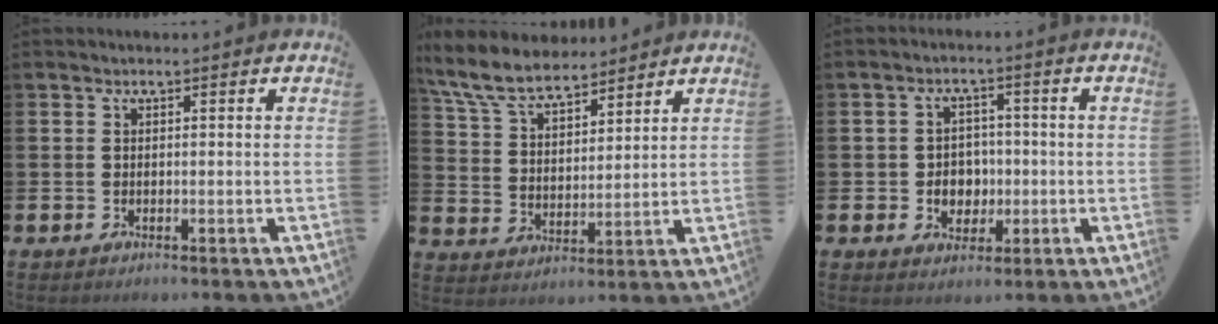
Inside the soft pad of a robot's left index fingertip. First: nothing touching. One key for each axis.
{"total": 8.0, "fx": 7.2, "fy": 2.3, "fz": 2.5, "tx": -0.084, "ty": -0.031, "tz": 0.133}
{"total": 3.5, "fx": -0.5, "fy": 3.4, "fz": 1.0, "tx": -0.017, "ty": 0.000, "tz": -0.018}